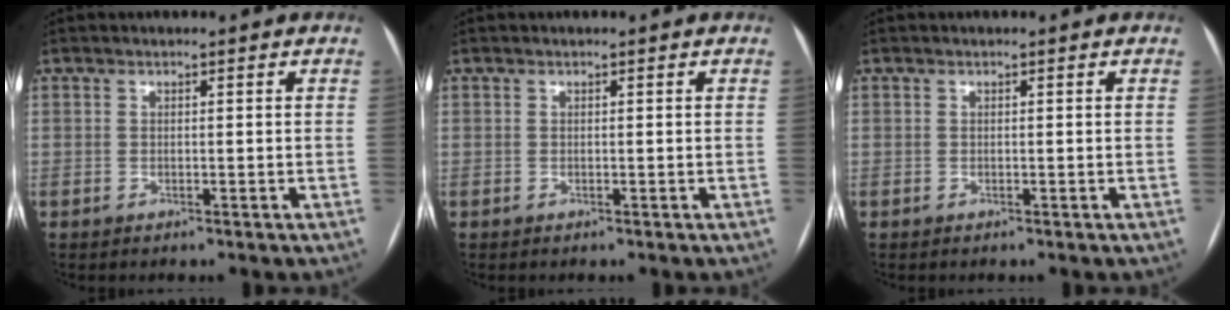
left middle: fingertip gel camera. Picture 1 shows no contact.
{"total": 0.0}
{"total": 0.0}